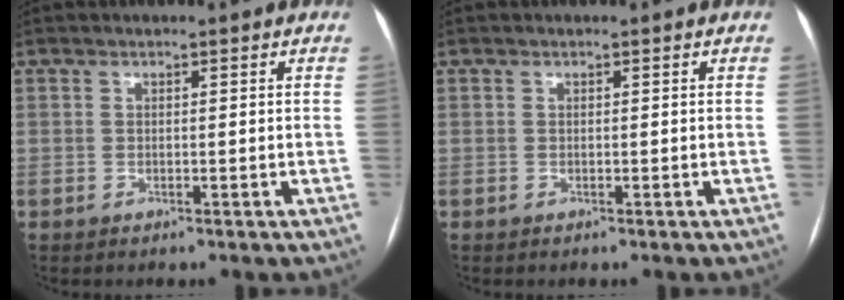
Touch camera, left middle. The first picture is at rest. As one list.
[{"total": 0.0}]